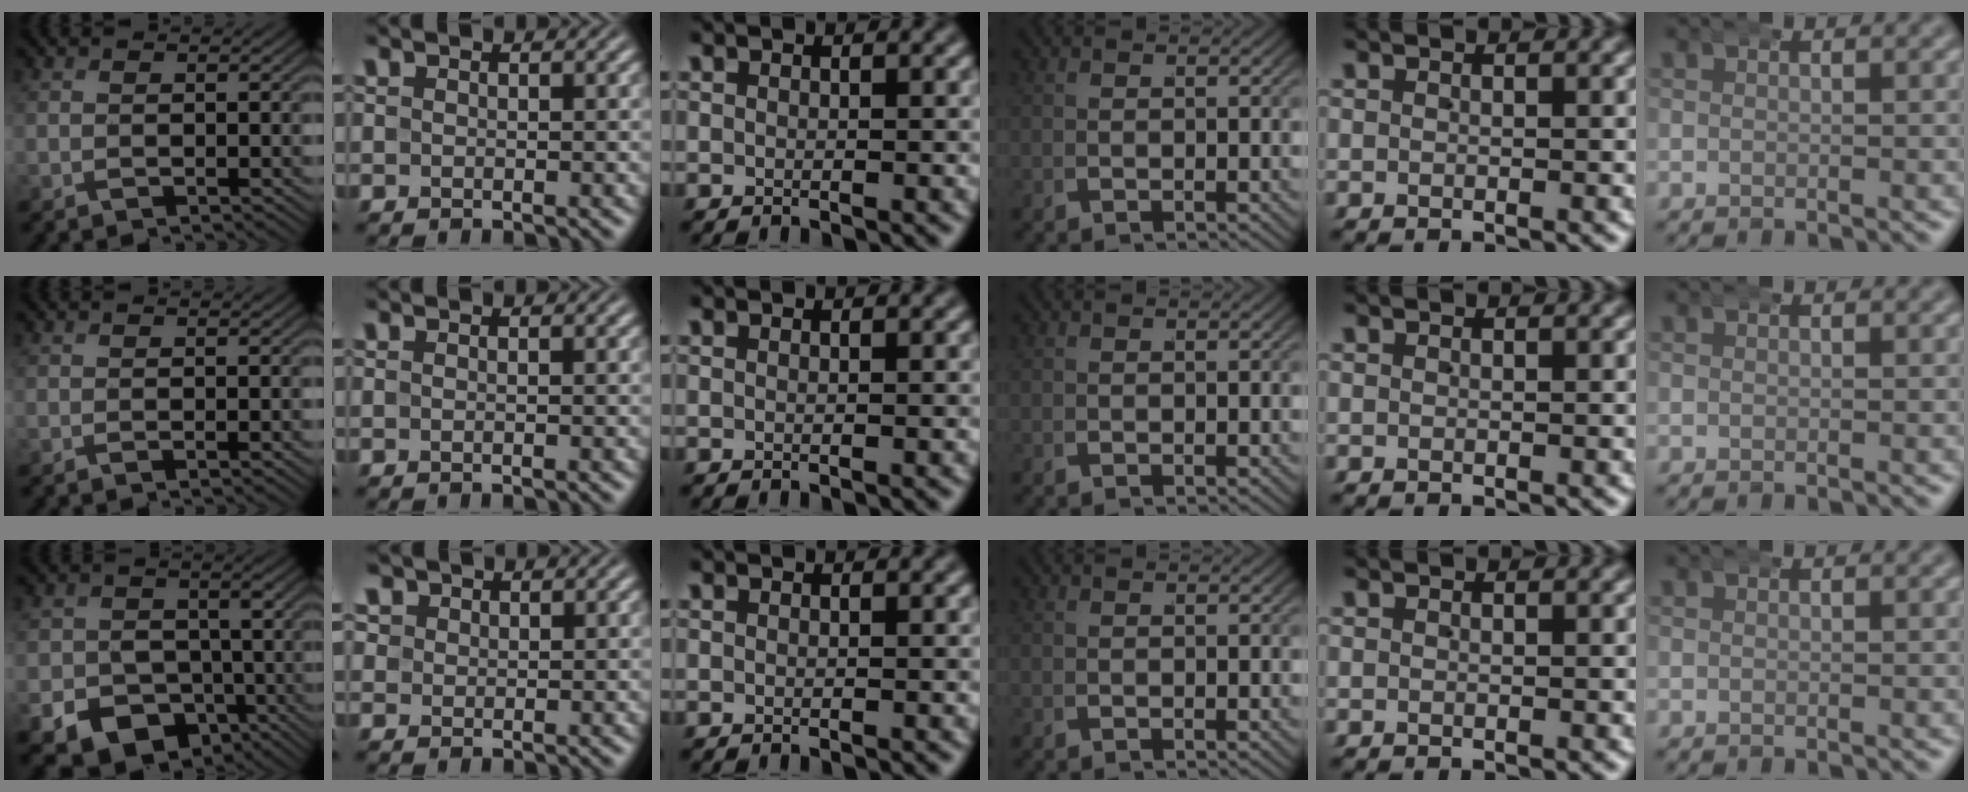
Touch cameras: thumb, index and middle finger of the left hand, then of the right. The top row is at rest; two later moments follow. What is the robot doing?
{"motion": "wrap", "object": "aluminum foil"}